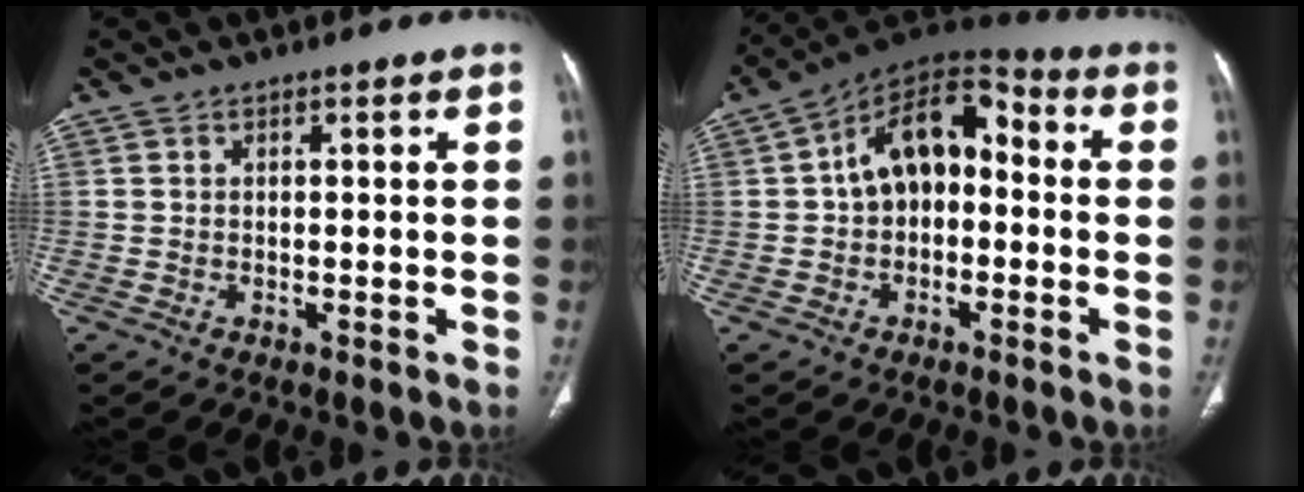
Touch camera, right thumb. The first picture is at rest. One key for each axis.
{"total": 13.3, "fx": 0.4, "fy": 8.7, "fz": 10.0, "tx": -0.125, "ty": 0.047, "tz": -0.012}